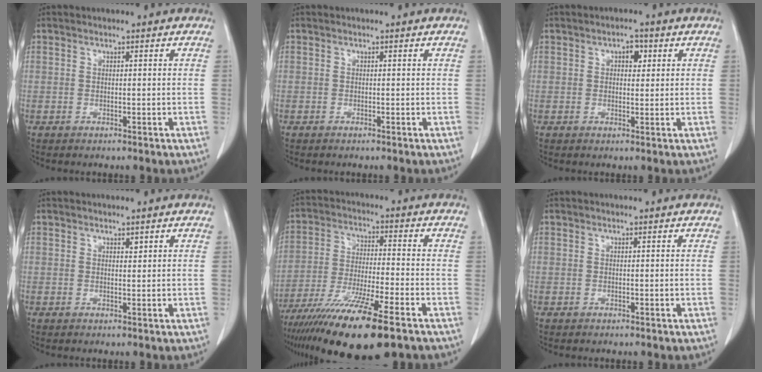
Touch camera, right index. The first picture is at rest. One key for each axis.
{"total": 0.0}
{"total": 2.5, "fx": 0.9, "fy": 1.4, "fz": 1.8, "tx": -0.025, "ty": 0.005, "tz": 0.012}
{"total": 0.6, "fx": 0.5, "fy": 0.2, "fz": 0.3, "tx": -0.007, "ty": -0.005, "tz": 0.006}
{"total": 16.3, "fx": -10.9, "fy": 1.0, "fz": 12.1, "tx": -0.220, "ty": -0.049, "tz": -0.191}
{"total": 0.0}